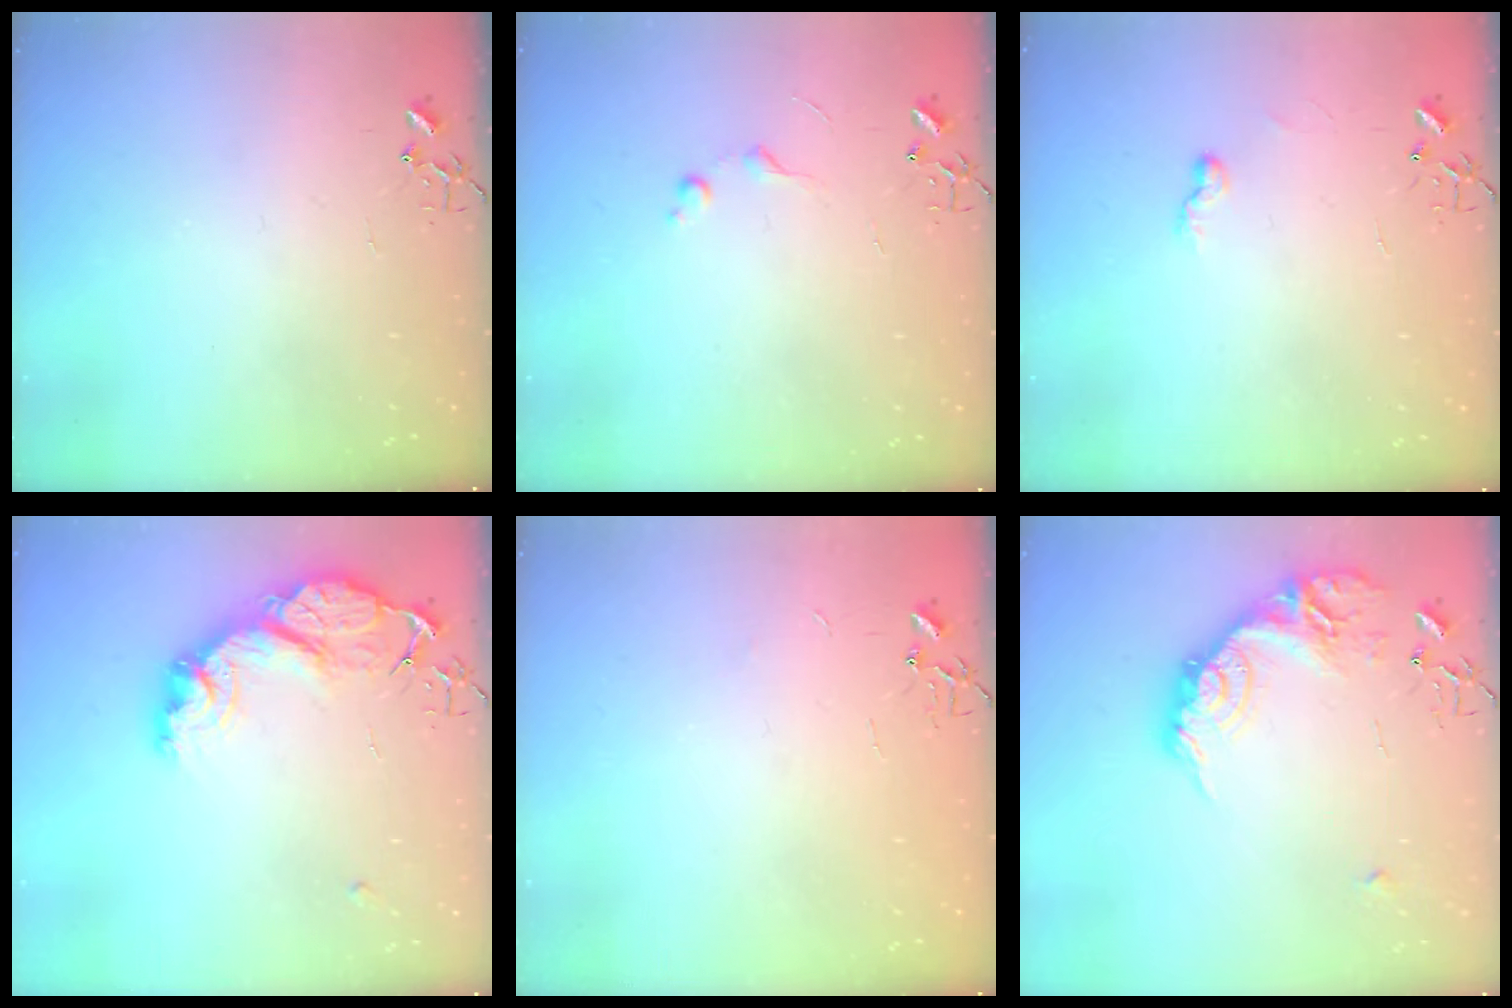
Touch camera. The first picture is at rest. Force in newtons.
{"total": 6.8, "press": 6.7, "slide": 0.8}
{"total": 4.6, "press": 4.6, "slide": 0.6}
{"total": 15.8, "press": 15.8, "slide": 1.3}
{"total": 2.4, "press": 2.4, "slide": 0.3}
{"total": 20.9, "press": 20.9, "slide": 1.2}